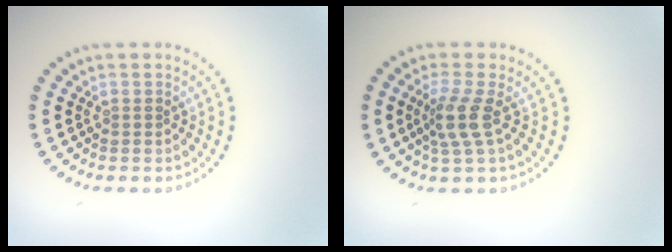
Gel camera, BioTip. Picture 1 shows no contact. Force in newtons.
{"total": 2.7, "press": 2.0, "slide": 1.8}